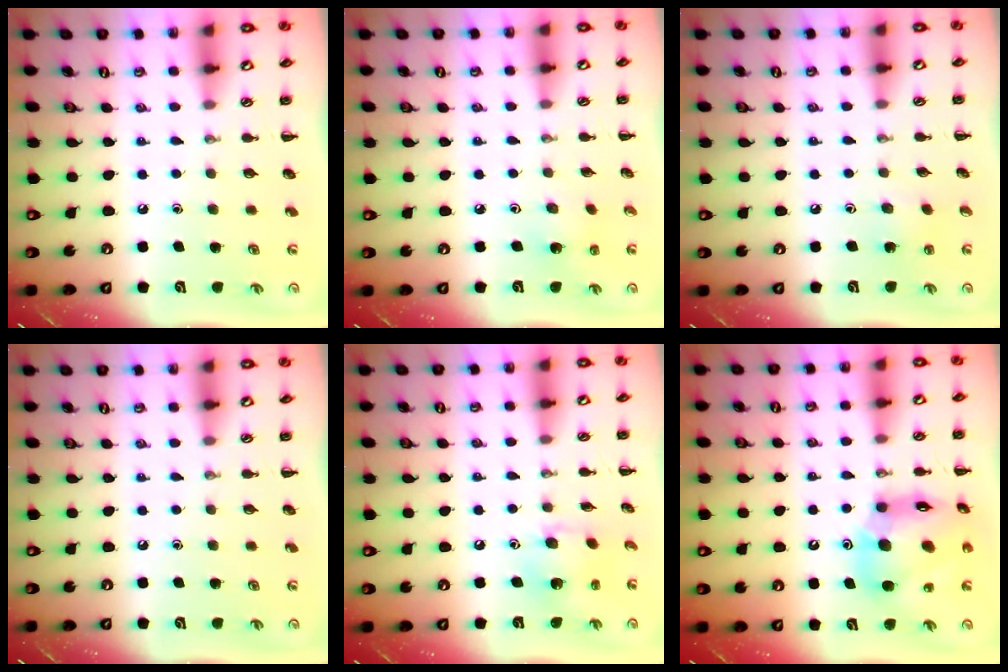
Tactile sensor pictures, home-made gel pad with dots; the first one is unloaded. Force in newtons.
{"total": 2.7, "press": 2.5, "slide": 0.9}
{"total": 6.5, "press": 6.3, "slide": 1.4}
{"total": 0.0}
{"total": 5.7, "press": 5.7, "slide": 0.8}
{"total": 16.9, "press": 16.1, "slide": 5.0}